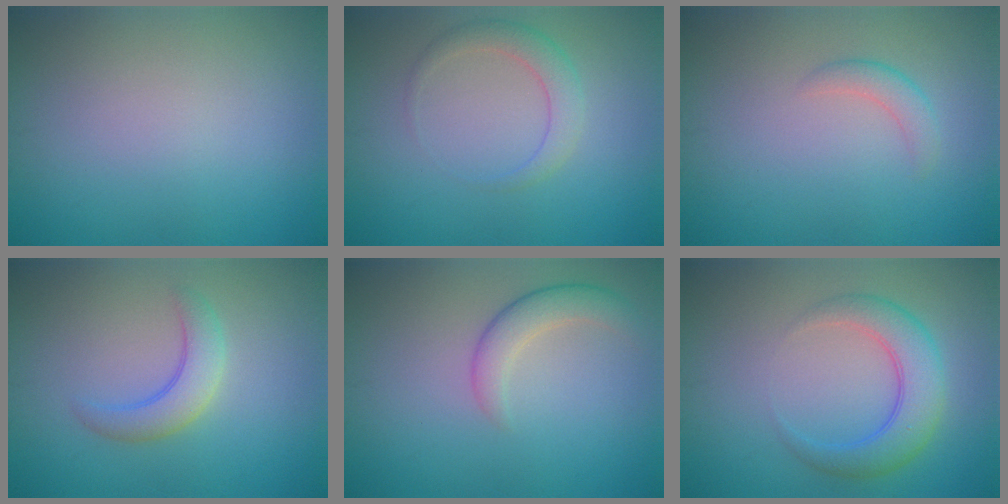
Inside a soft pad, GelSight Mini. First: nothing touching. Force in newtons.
{"total": 2.3, "press": 2.3, "slide": 0.1}
{"total": 1.5, "press": 1.5, "slide": 0.1}
{"total": 3.0, "press": 3.0, "slide": 0.3}
{"total": 2.6, "press": 2.6, "slide": 0.1}
{"total": 4.5, "press": 4.5, "slide": 0.2}